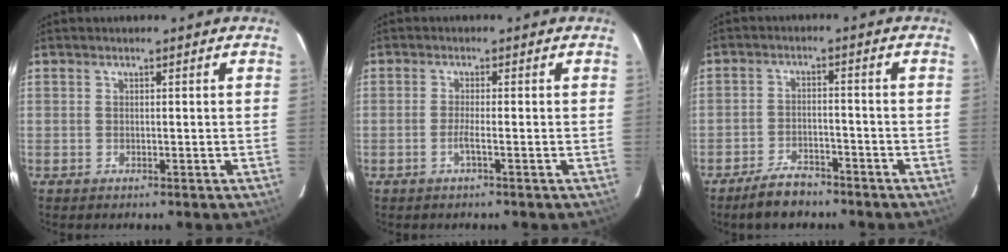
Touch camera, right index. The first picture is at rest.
{"total": 1.7, "force": [-0.7, -0.2, 1.5], "torque": [-0.031, -0.001, -0.016]}
{"total": 5.5, "force": [-4.6, 2.1, 2.2], "torque": [-0.047, -0.002, -0.078]}